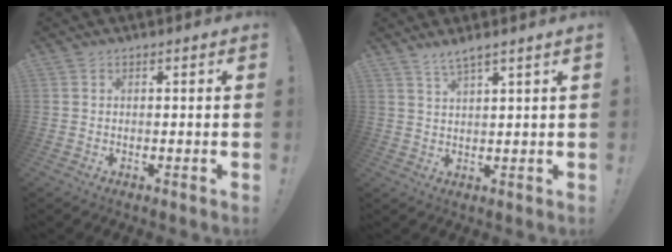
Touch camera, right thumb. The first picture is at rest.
{"total": 3.6, "force": [2.8, -0.4, 2.2], "torque": [-0.047, -0.014, 0.049]}